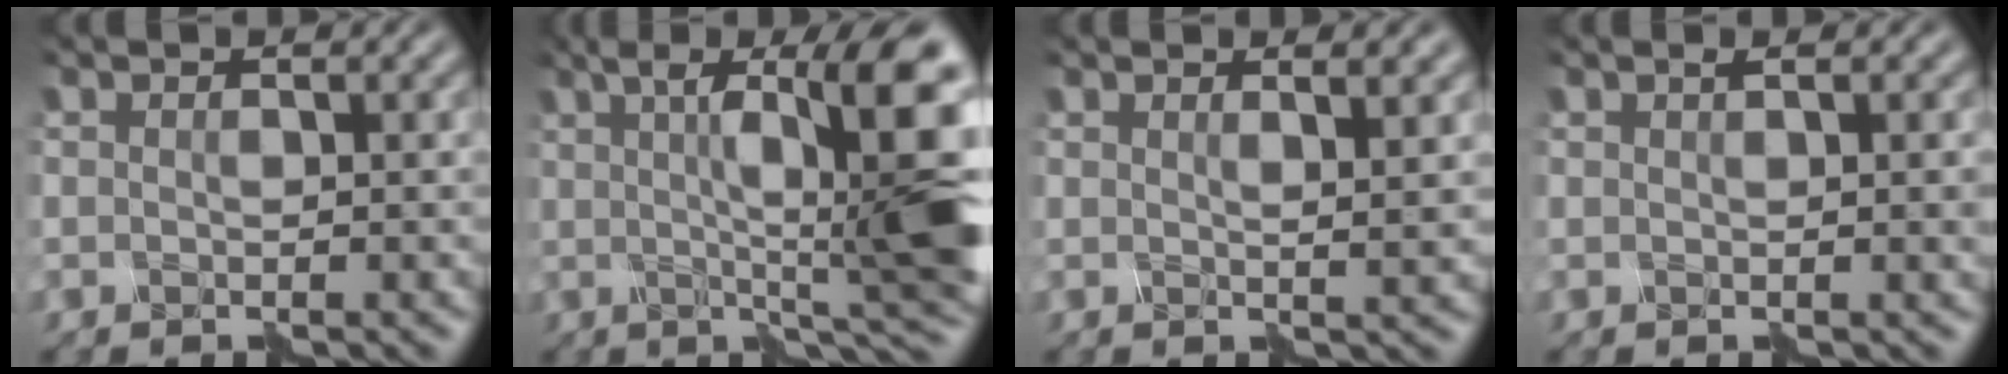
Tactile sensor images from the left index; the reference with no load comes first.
{"total": 13.4, "force": [2.3, 2.8, 12.9], "torque": [-0.161, 0.009, 0.037]}
{"total": 2.6, "force": [1.5, 0.7, 2.0], "torque": [-0.018, 0.011, 0.006]}
{"total": 1.7, "force": [0.7, 0.5, 1.5], "torque": [-0.012, 0.004, 0.010]}